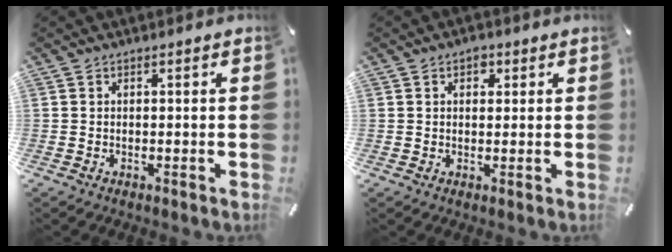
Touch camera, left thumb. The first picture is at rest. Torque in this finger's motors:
{"motor_torque": [0.14, -0.14, 0.02, 0.18, 0.00]}